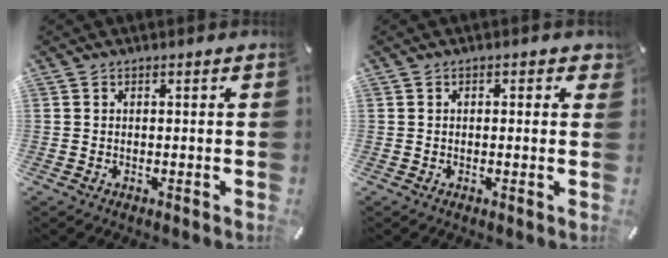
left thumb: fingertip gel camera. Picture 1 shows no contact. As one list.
[{"total": 1.3, "force": [0.0, 0.7, 1.1], "torque": [-0.013, 0.001, -0.003]}]